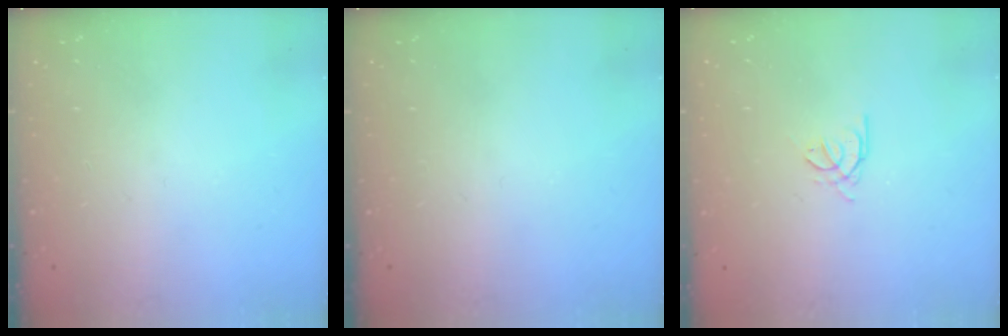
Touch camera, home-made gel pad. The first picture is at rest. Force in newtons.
{"total": 0.0}
{"total": 1.2, "press": 1.1, "slide": 0.4}